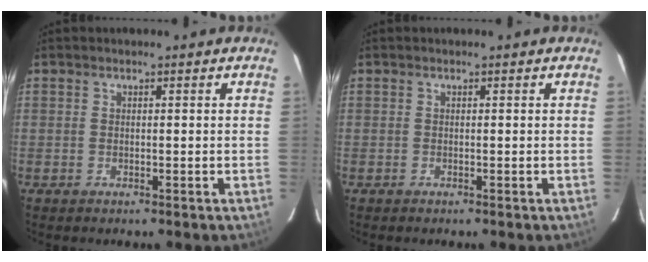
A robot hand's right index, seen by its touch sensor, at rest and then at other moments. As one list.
[{"total": 0.0}]